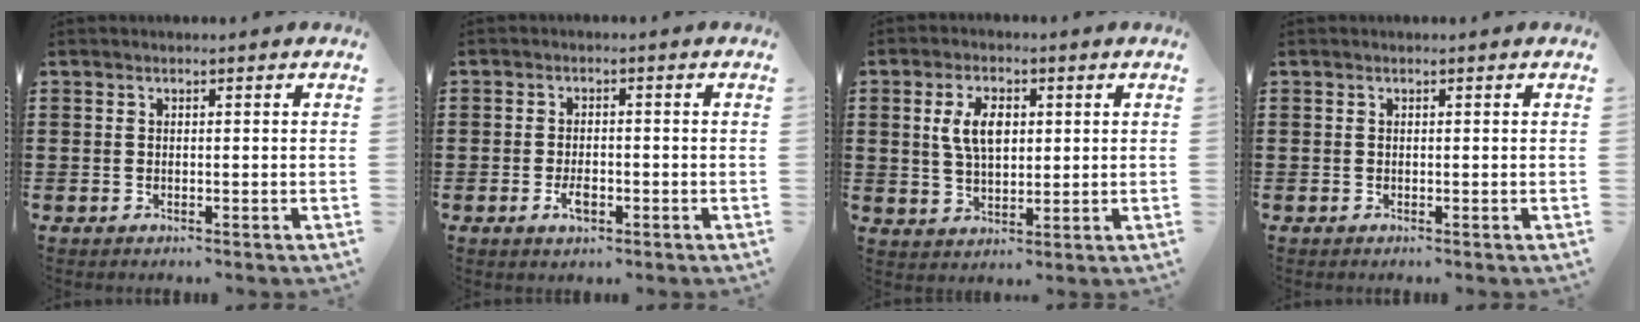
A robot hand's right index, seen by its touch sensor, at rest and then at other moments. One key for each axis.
{"total": 2.9, "fx": -1.1, "fy": 1.2, "fz": 2.4, "tx": -0.050, "ty": -0.002, "tz": -0.021}
{"total": 6.1, "fx": 1.4, "fy": 3.3, "fz": 4.9, "tx": -0.104, "ty": 0.008, "tz": 0.019}
{"total": 0.0}